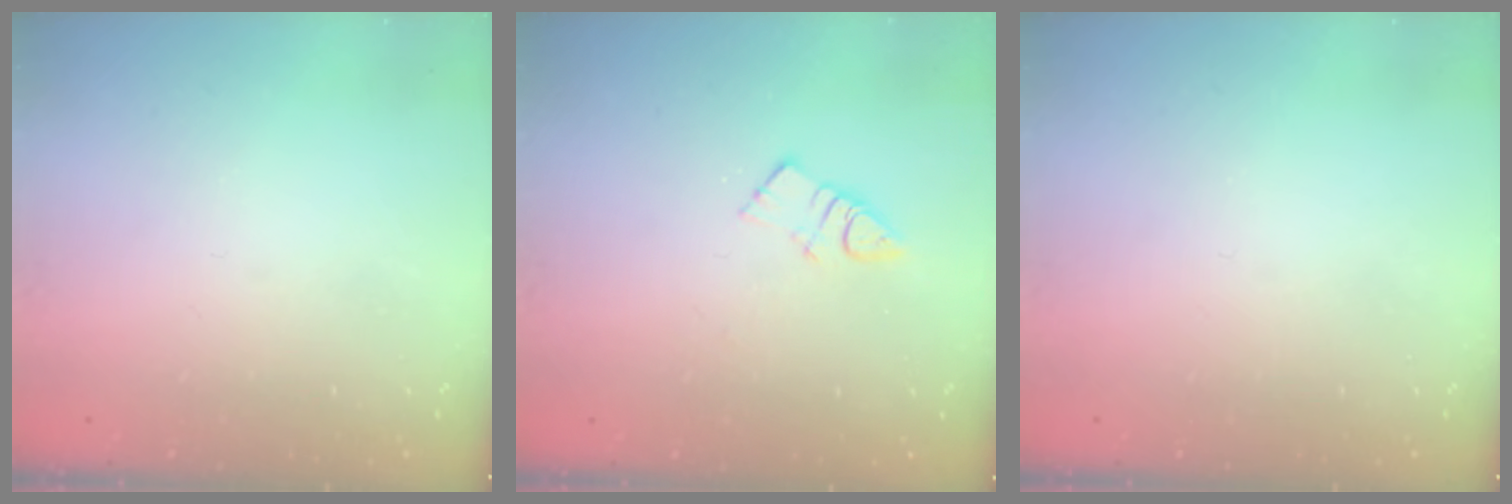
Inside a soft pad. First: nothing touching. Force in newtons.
{"total": 5.6, "press": 5.6, "slide": 0.1}
{"total": 0.0}